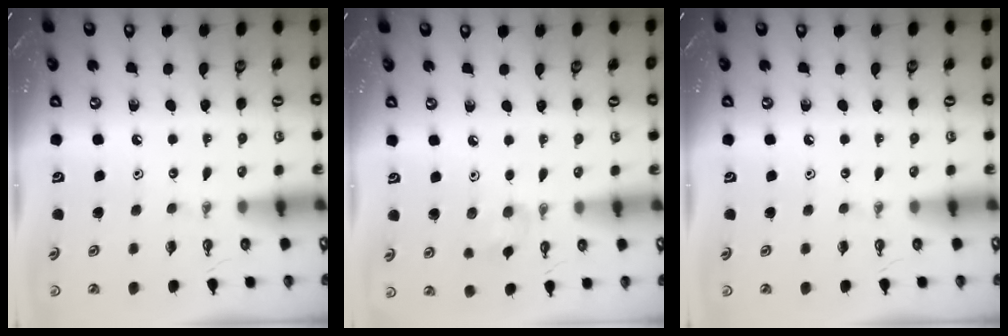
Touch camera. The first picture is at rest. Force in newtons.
{"total": 7.0, "press": 6.8, "slide": 1.4}
{"total": 0.0}